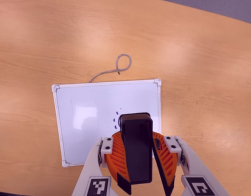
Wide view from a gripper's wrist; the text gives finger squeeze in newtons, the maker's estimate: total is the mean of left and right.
{"total": 11.7, "left": 12.1, "right": 11.4}